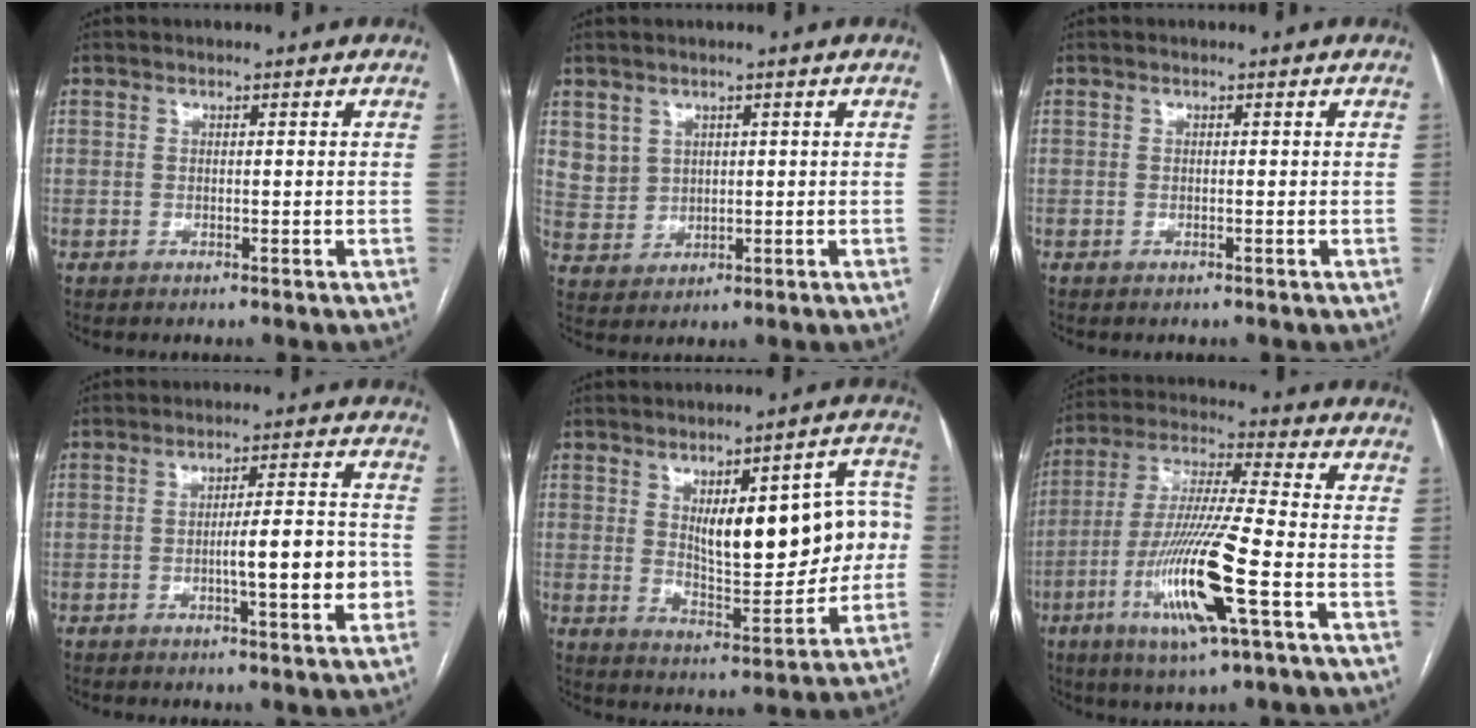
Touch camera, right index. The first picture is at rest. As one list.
[{"total": 4.5, "force": [2.2, 3.8, 0.6], "torque": [-0.015, 0.006, 0.056]}, {"total": 0.0}, {"total": 8.6, "force": [-2.0, 1.1, 8.3], "torque": [-0.121, 0.011, -0.028]}, {"total": 16.6, "force": [2.2, 5.9, 15.3], "torque": [-0.200, 0.029, 0.045]}, {"total": 16.0, "force": [-5.7, 0.5, 14.9], "torque": [-0.303, -0.019, -0.107]}]